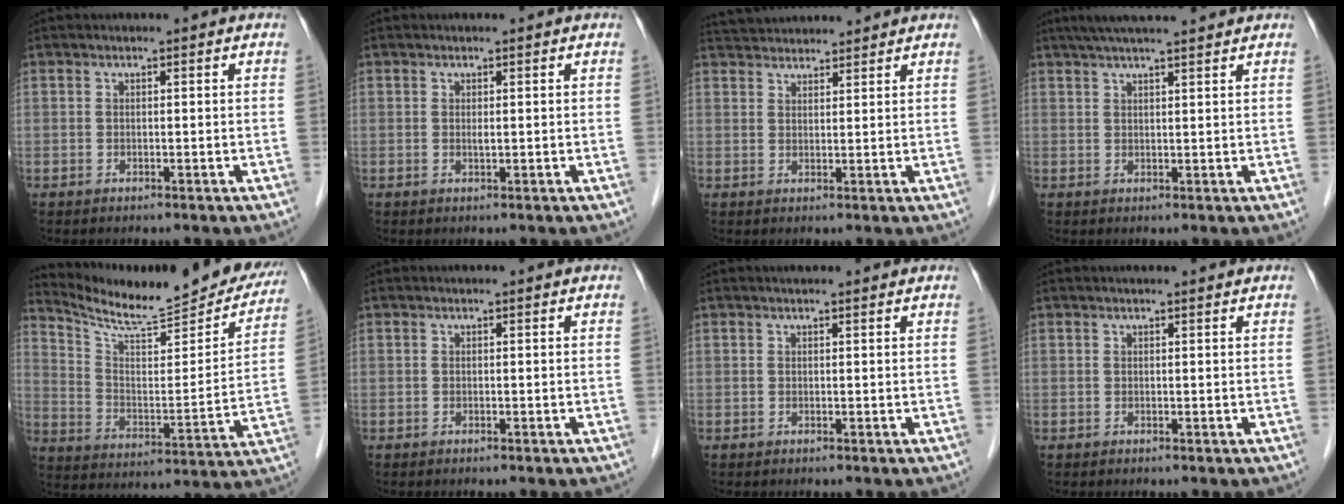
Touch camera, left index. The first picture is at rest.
{"total": 0.6, "force": [0.2, 0.1, 0.6], "torque": [-0.014, 0.000, 0.003]}
{"total": 8.3, "force": [7.9, 1.4, 1.9], "torque": [-0.036, 0.038, 0.123]}
{"total": 9.9, "force": [8.4, 0.7, 5.2], "torque": [-0.081, 0.035, 0.120]}
{"total": 22.7, "force": [20.5, 3.8, 9.0], "torque": [-0.136, -0.046, 0.288]}
{"total": 0.0}
{"total": 2.3, "force": [2.0, 0.4, 1.1], "torque": [-0.013, 0.020, 0.029]}
{"total": 2.5, "force": [2.3, 0.3, 1.1], "torque": [-0.014, 0.018, 0.028]}